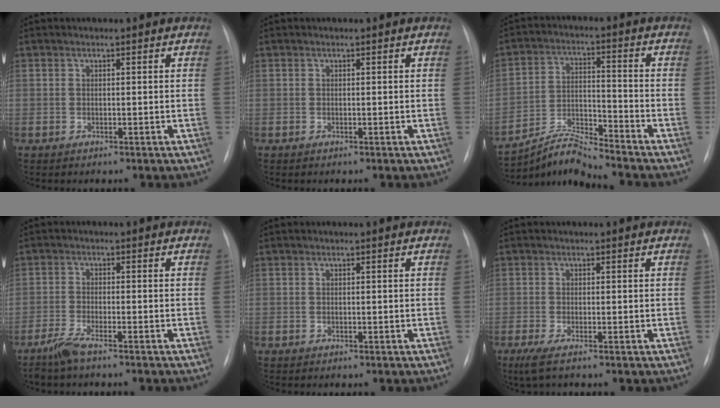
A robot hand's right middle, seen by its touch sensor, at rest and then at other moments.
{"total": 0.0}
{"total": 7.4, "force": [-7.2, -1.4, 0.9], "torque": [-0.029, 0.009, -0.131]}
{"total": 3.3, "force": [-2.7, -0.1, 1.9], "torque": [-0.050, -0.008, -0.059]}
{"total": 0.0}
{"total": 2.1, "force": [-1.2, 0.0, 1.7], "torque": [-0.042, -0.011, -0.025]}